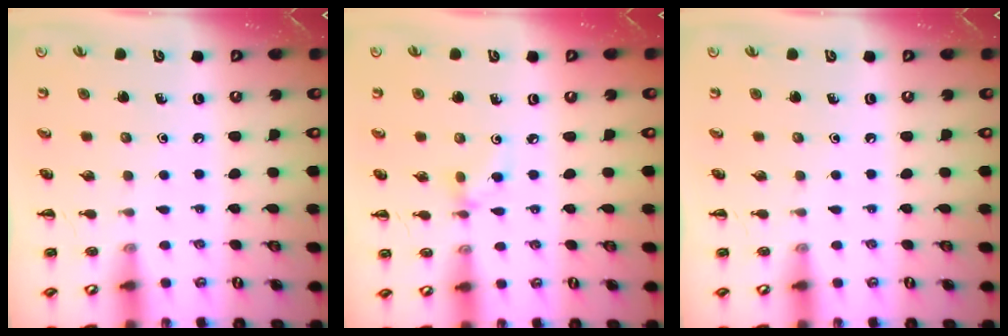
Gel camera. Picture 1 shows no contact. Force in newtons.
{"total": 3.5, "press": 3.3, "slide": 1.0}
{"total": 0.0}